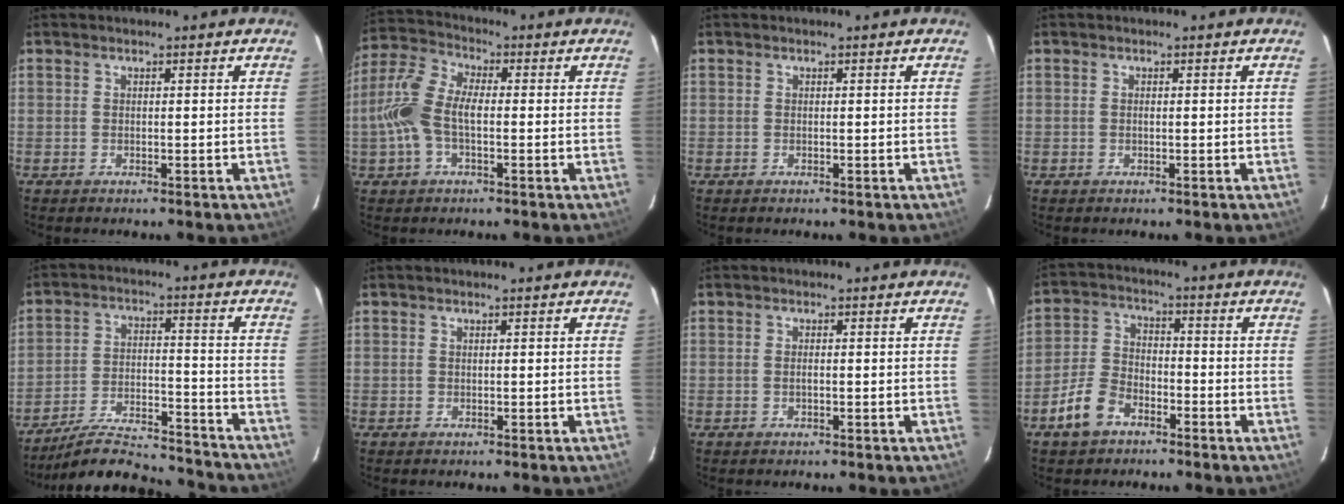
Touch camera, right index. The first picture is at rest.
{"total": 10.3, "force": [-1.3, 5.4, 8.7], "torque": [-0.197, 0.019, -0.031]}
{"total": 0.0}
{"total": 0.5, "force": [0.0, 0.3, 0.4], "torque": [-0.006, 0.001, -0.001]}
{"total": 20.3, "force": [-18.6, 4.1, 7.0], "torque": [-0.132, 0.001, -0.266]}
{"total": 0.5, "force": [0.0, 0.5, 0.1], "torque": [0.002, 0.001, 0.000]}
{"total": 1.1, "force": [-0.2, 0.6, 0.9], "torque": [-0.017, 0.002, -0.004]}
{"total": 8.2, "force": [-5.2, 4.7, 4.3], "torque": [-0.101, 0.010, -0.101]}